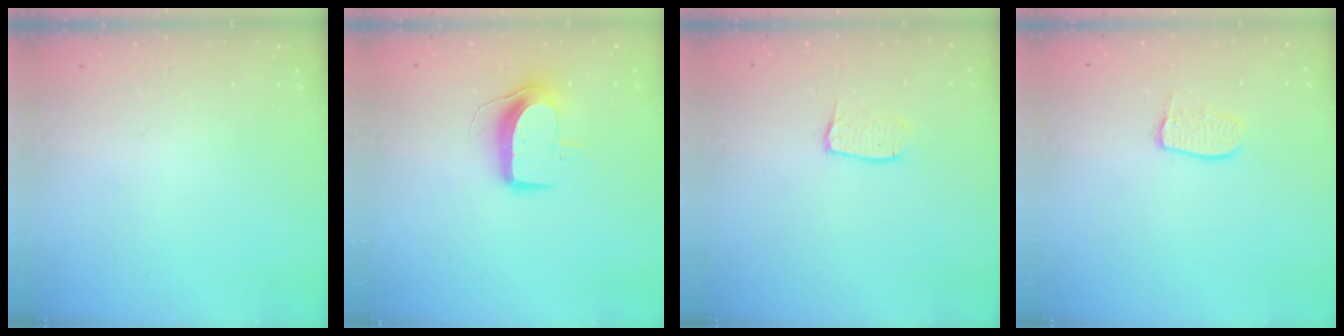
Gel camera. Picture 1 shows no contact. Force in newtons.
{"total": 9.5, "press": 9.5, "slide": 0.5}
{"total": 4.3, "press": 4.3, "slide": 0.3}
{"total": 7.2, "press": 7.2, "slide": 0.3}